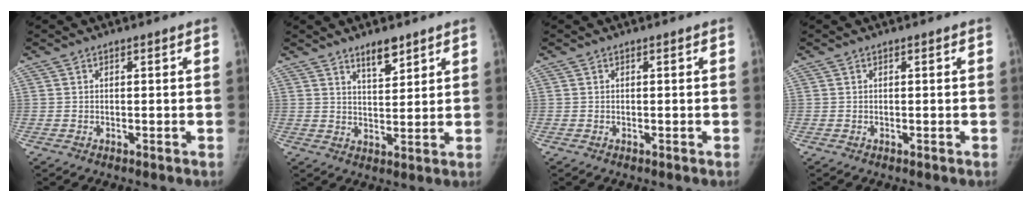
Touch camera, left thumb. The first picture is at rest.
{"total": 5.3, "force": [3.9, 1.8, 3.1], "torque": [-0.034, -0.032, 0.067]}
{"total": 0.0}
{"total": 0.0}